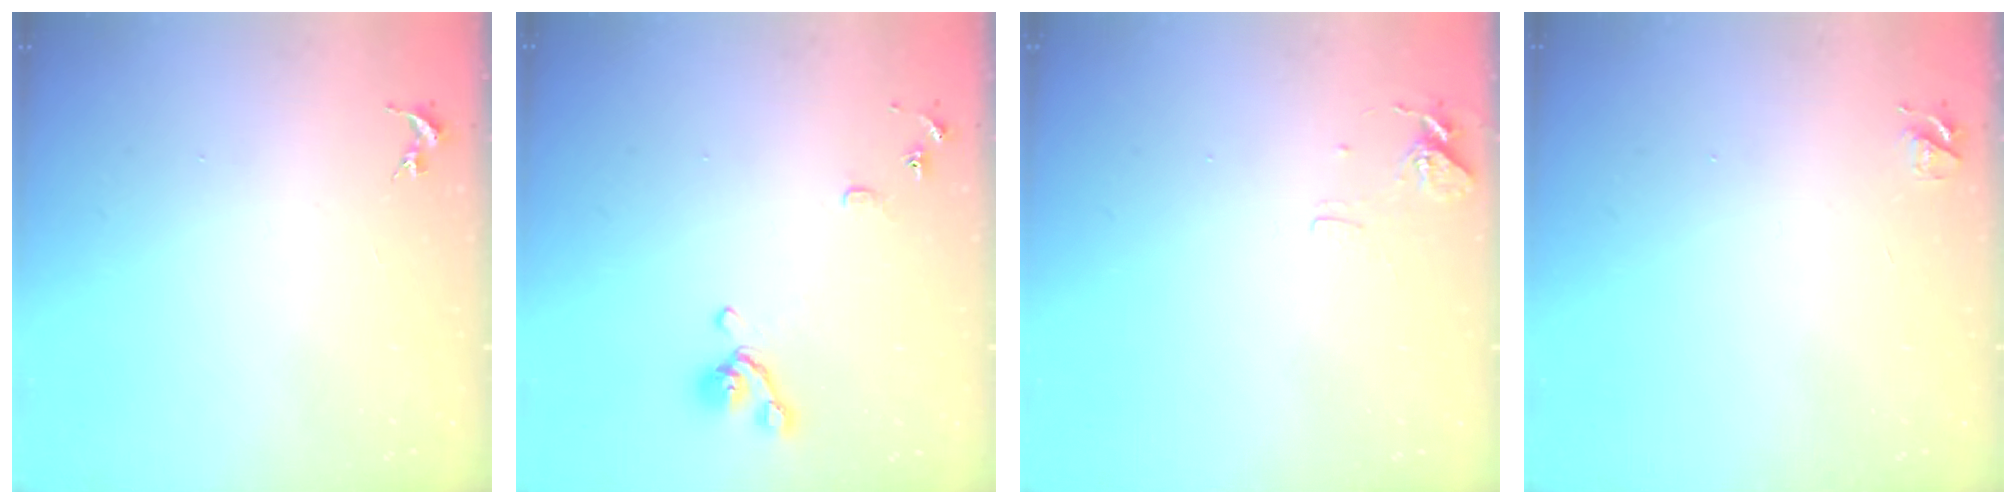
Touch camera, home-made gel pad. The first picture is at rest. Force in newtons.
{"total": 9.9, "press": 9.8, "slide": 1.3}
{"total": 7.4, "press": 7.4, "slide": 0.6}
{"total": 4.7, "press": 4.7, "slide": 0.6}